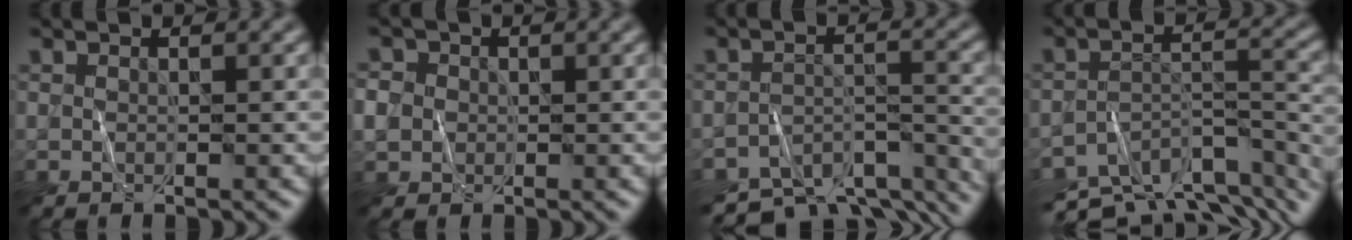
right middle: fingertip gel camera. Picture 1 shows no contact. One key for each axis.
{"total": 3.4, "fx": 0.1, "fy": 3.2, "fz": 1.2, "tx": -0.022, "ty": 0.016, "tz": -0.011}
{"total": 9.5, "fx": -8.4, "fy": 3.2, "fz": 3.2, "tx": -0.050, "ty": -0.008, "tz": -0.111}
{"total": 9.9, "fx": -8.0, "fy": 3.5, "fz": 4.7, "tx": -0.086, "ty": -0.013, "tz": -0.114}